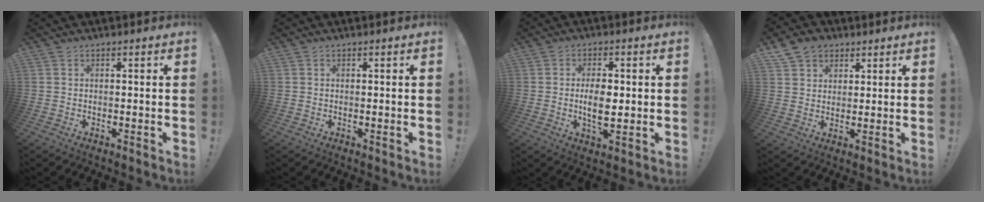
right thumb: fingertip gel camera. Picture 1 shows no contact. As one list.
[{"total": 0.0}, {"total": 7.2, "force": [0.0, 3.7, 6.2], "torque": [-0.094, -0.004, -0.007]}, {"total": 7.2, "force": [4.4, 5.4, 1.8], "torque": [-0.024, -0.021, 0.085]}]